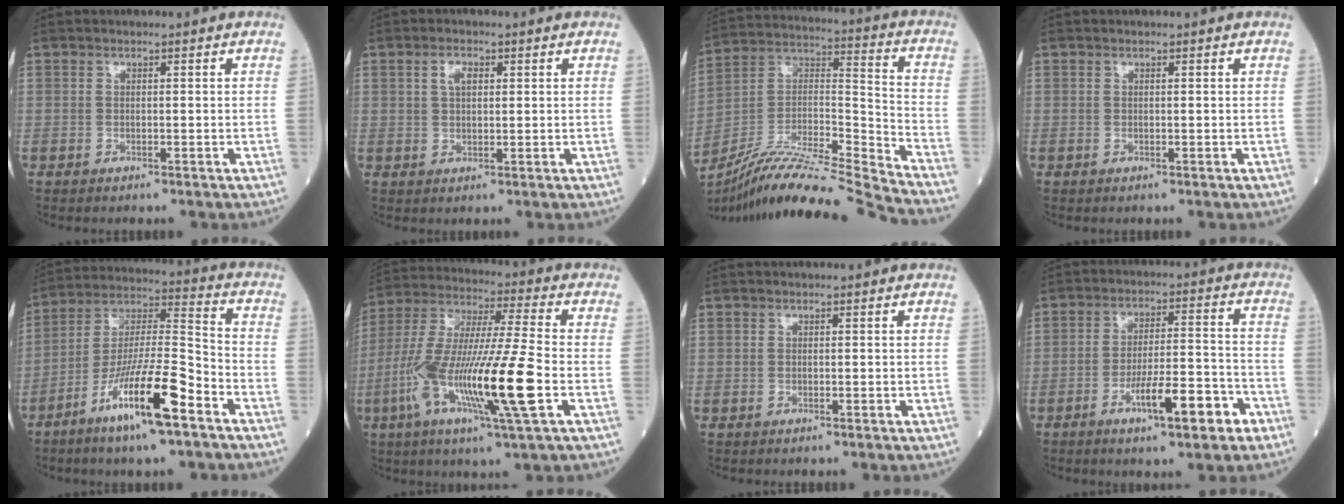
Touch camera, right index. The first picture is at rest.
{"total": 2.7, "force": [1.1, 1.3, 2.2], "torque": [-0.046, 0.003, 0.022]}
{"total": 21.6, "force": [-19.8, -1.6, 8.7], "torque": [-0.186, 0.000, -0.343]}
{"total": 0.0}
{"total": 15.3, "force": [-8.2, 1.6, 12.8], "torque": [-0.244, -0.013, -0.150]}
{"total": 18.6, "force": [-5.4, 0.5, 17.8], "torque": [-0.359, -0.018, -0.103]}
{"total": 0.0}
{"total": 10.2, "force": [-5.3, 1.8, 8.6], "torque": [-0.140, 0.008, -0.079]}